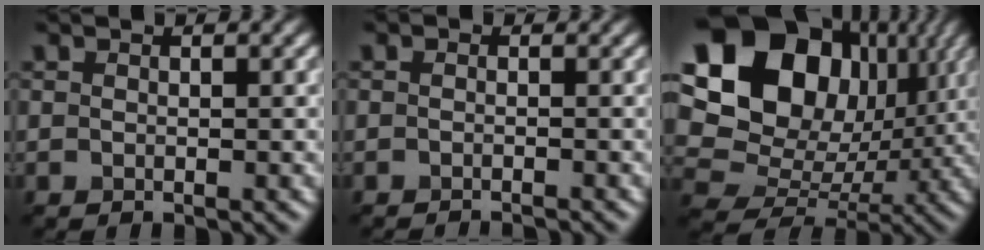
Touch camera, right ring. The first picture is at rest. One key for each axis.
{"total": 1.5, "fx": -1.0, "fy": 0.7, "fz": 0.7, "tx": 0.013, "ty": 0.008, "tz": -0.022}
{"total": 18.3, "fx": 6.5, "fy": 14.0, "fz": 9.9, "tx": -0.211, "ty": 0.065, "tz": 0.143}